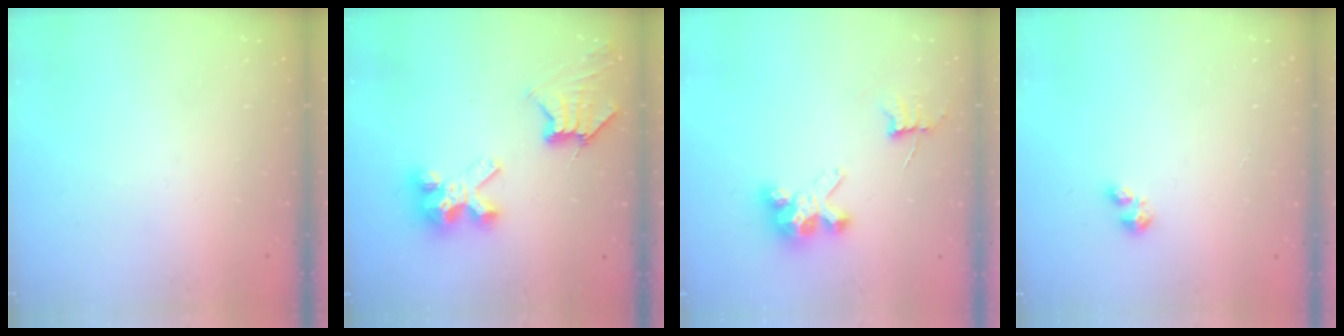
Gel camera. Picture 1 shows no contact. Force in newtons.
{"total": 10.3, "press": 10.2, "slide": 1.1}
{"total": 6.8, "press": 6.8, "slide": 0.5}
{"total": 1.6, "press": 1.6, "slide": 0.3}